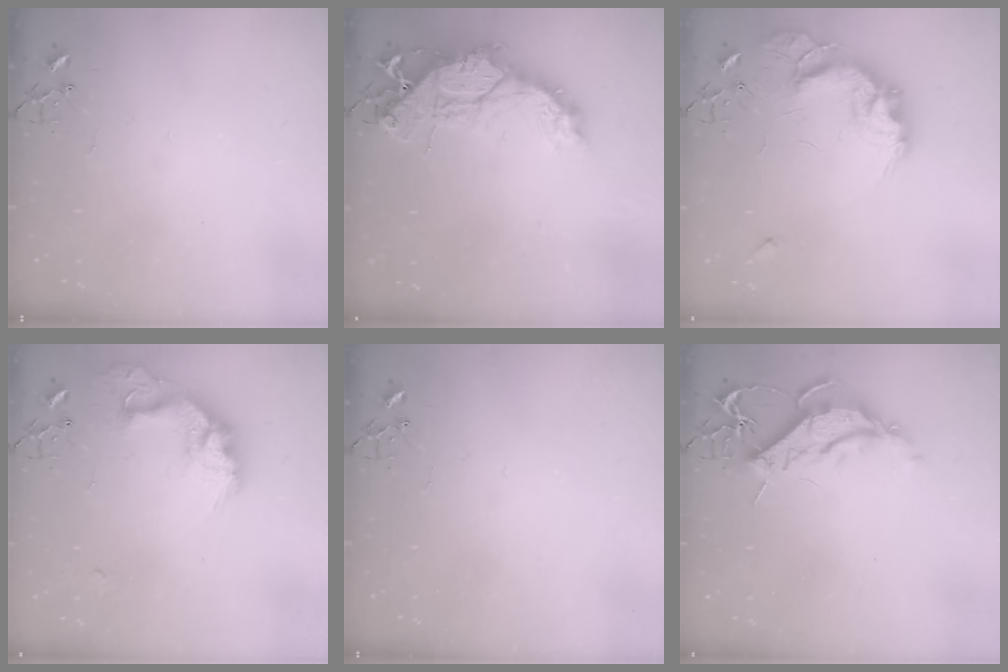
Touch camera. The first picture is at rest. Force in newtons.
{"total": 16.7, "press": 16.6, "slide": 1.7}
{"total": 17.2, "press": 17.2, "slide": 0.9}
{"total": 19.6, "press": 19.6, "slide": 1.4}
{"total": 0.0}
{"total": 11.3, "press": 11.2, "slide": 1.4}